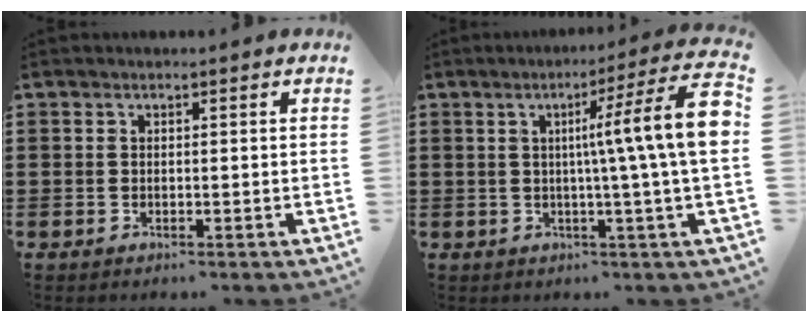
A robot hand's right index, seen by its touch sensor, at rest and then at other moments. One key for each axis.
{"total": 11.8, "fx": 2.1, "fy": -0.5, "fz": 11.6, "tx": -0.191, "ty": -0.023, "tz": 0.024}